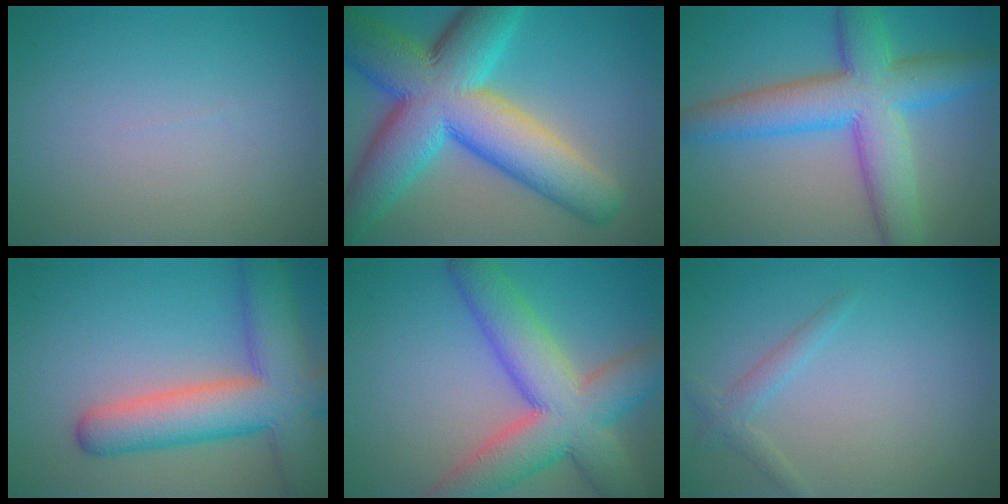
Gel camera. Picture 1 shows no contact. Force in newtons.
{"total": 14.5, "press": 14.5, "slide": 0.4}
{"total": 9.3, "press": 9.3, "slide": 0.1}
{"total": 9.5, "press": 9.5, "slide": 0.5}
{"total": 10.2, "press": 10.2, "slide": 0.6}
{"total": 1.5, "press": 1.5, "slide": 0.1}